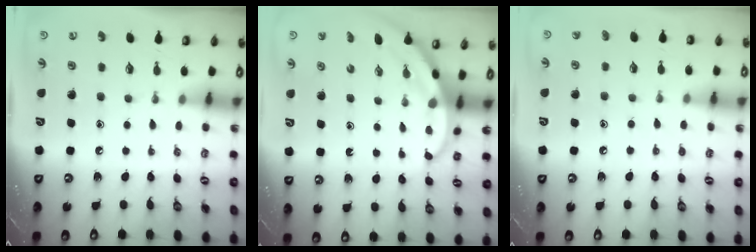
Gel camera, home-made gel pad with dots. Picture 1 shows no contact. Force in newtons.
{"total": 3.0, "press": 3.0, "slide": 0.1}
{"total": 6.6, "press": 6.6, "slide": 0.6}